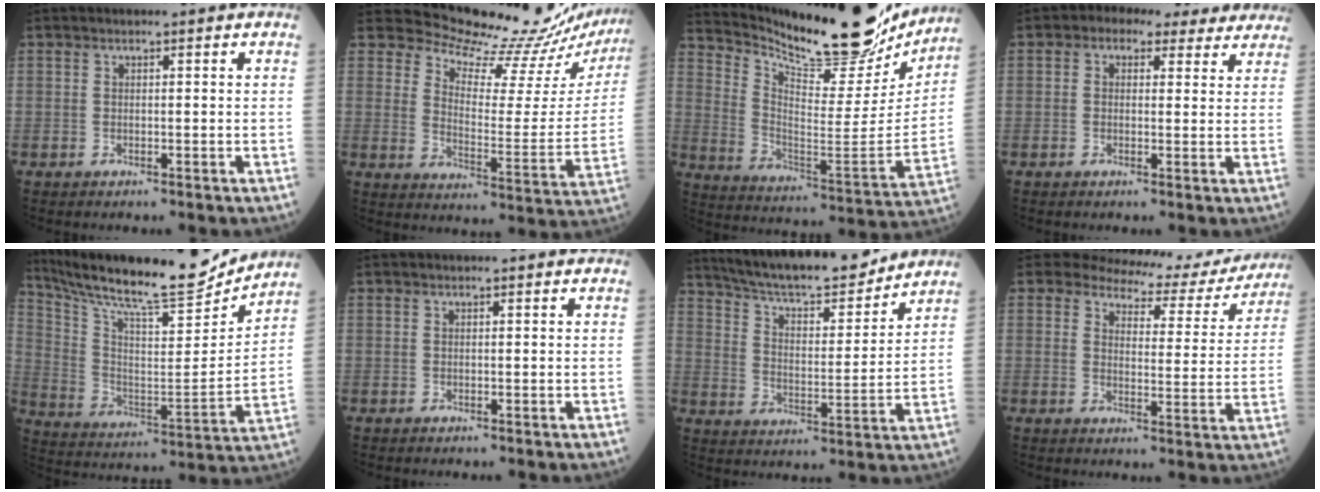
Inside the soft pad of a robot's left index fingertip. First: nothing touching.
{"total": 19.4, "force": [19.2, 1.2, 2.9], "torque": [-0.045, -0.119, 0.233]}
{"total": 23.0, "force": [20.7, 4.4, 9.2], "torque": [-0.160, -0.057, 0.302]}
{"total": 9.1, "force": [7.1, 4.9, 3.0], "torque": [-0.021, 0.037, 0.071]}
{"total": 21.0, "force": [19.4, 1.4, 7.9], "torque": [-0.159, -0.032, 0.311]}
{"total": 0.0}
{"total": 17.5, "force": [15.9, 2.4, 6.8], "torque": [-0.117, -0.002, 0.251]}
{"total": 13.4, "force": [12.7, 4.0, 1.8], "torque": [-0.010, -0.032, 0.134]}